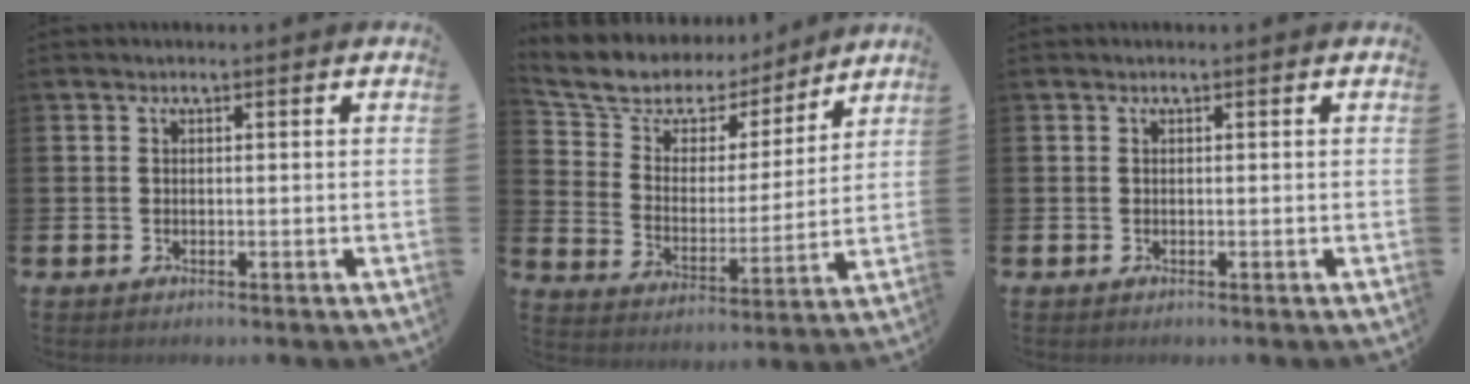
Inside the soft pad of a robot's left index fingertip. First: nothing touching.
{"total": 9.0, "force": [7.6, 4.4, 1.7], "torque": [-0.082, -0.048, 0.136]}
{"total": 0.0}